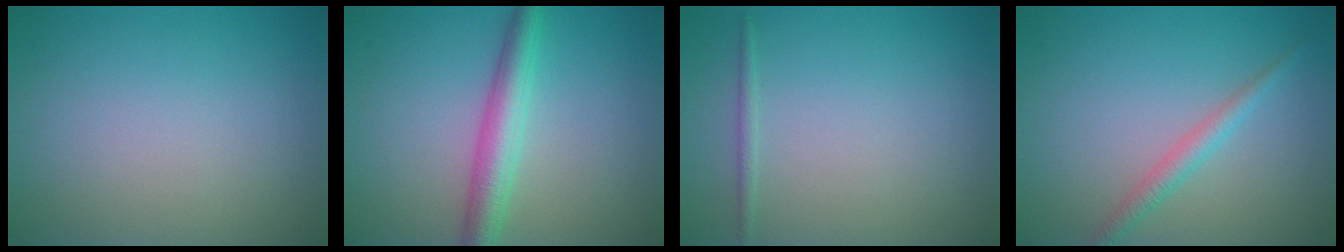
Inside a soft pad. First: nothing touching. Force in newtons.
{"total": 3.9, "press": 3.9, "slide": 0.2}
{"total": 0.7, "press": 0.7, "slide": 0.0}
{"total": 1.8, "press": 1.8, "slide": 0.0}